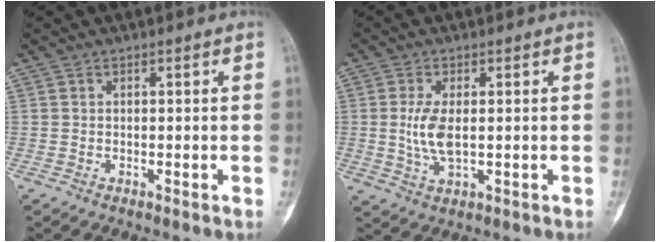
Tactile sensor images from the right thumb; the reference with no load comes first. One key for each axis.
{"total": 6.0, "fx": 0.3, "fy": 2.7, "fz": 5.3, "tx": -0.116, "ty": -0.008, "tz": 0.009}